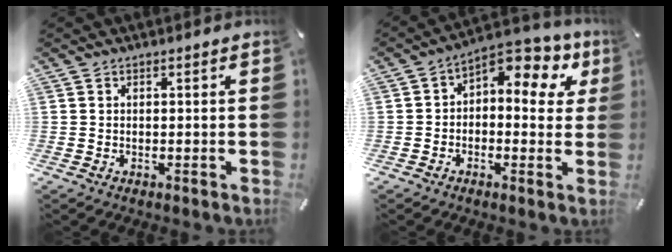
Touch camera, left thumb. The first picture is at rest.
{"total": 7.5, "force": [3.0, 4.4, 5.3], "torque": [-0.080, -0.025, 0.047]}